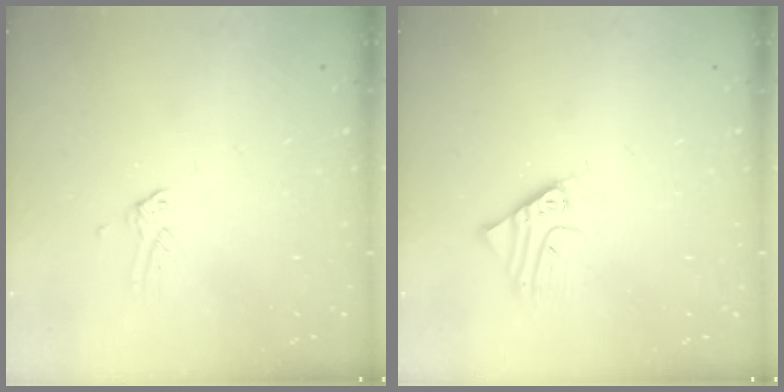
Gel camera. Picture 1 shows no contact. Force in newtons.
{"total": 3.9, "press": 3.9, "slide": 0.3}